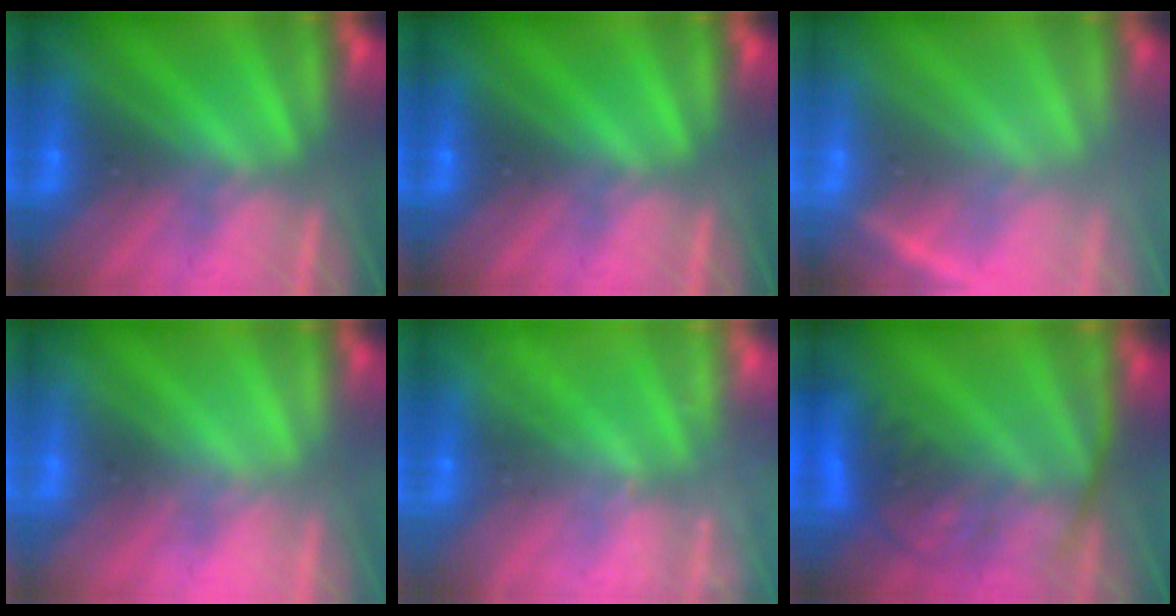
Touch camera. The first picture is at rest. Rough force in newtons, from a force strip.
{"total": 0.0}
{"total": 2.3}
{"total": 2.1}
{"total": 2.4}
{"total": 7.4}